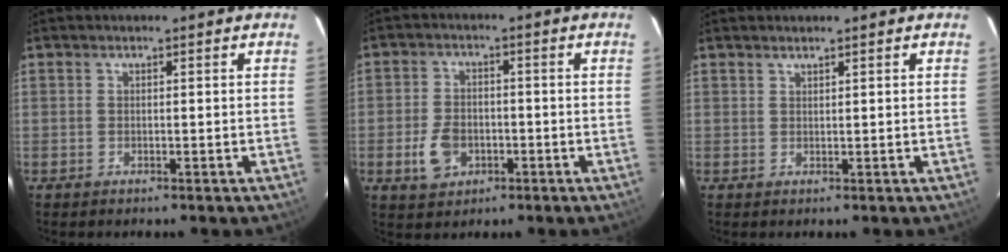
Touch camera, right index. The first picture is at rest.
{"total": 6.8, "force": [-2.5, 4.9, 4.0], "torque": [-0.091, 0.005, -0.038]}
{"total": 0.7, "force": [0.7, 0.1, 0.2], "torque": [-0.004, 0.000, 0.013]}